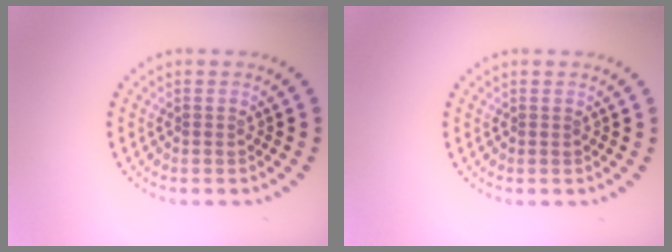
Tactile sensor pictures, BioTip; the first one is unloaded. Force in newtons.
{"total": 0.0}